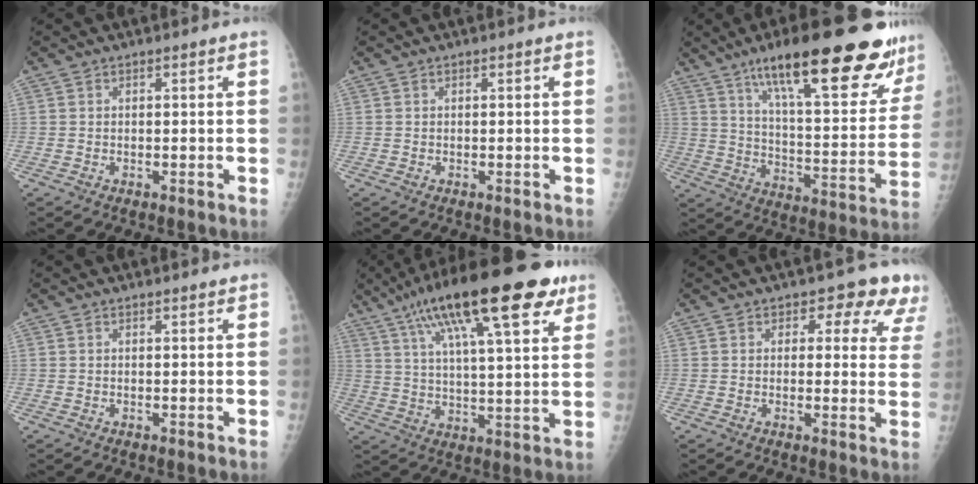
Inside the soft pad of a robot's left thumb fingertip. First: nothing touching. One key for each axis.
{"total": 0.0}
{"total": 29.1, "fx": 18.8, "fy": 7.3, "fz": 21.0, "tx": -0.271, "ty": -0.053, "tz": 0.281}
{"total": 0.8, "fx": 0.7, "fy": 0.2, "fz": 0.2, "tx": -0.003, "ty": -0.001, "tz": 0.011}
{"total": 24.3, "fx": 13.8, "fy": 6.5, "fz": 18.9, "tx": -0.294, "ty": -0.011, "tz": 0.220}
{"total": 9.1, "fx": 6.5, "fy": 5.2, "fz": 3.7, "tx": 0.013, "ty": -0.025, "tz": 0.051}